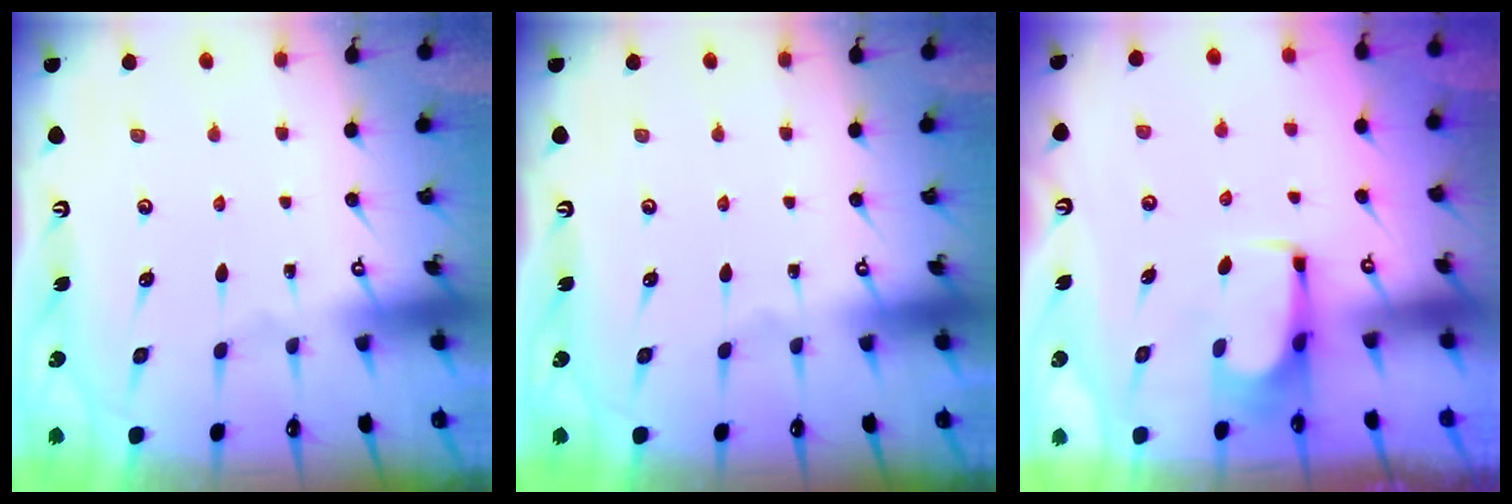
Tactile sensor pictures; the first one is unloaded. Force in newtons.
{"total": 0.0}
{"total": 3.6, "press": 3.6, "slide": 0.2}